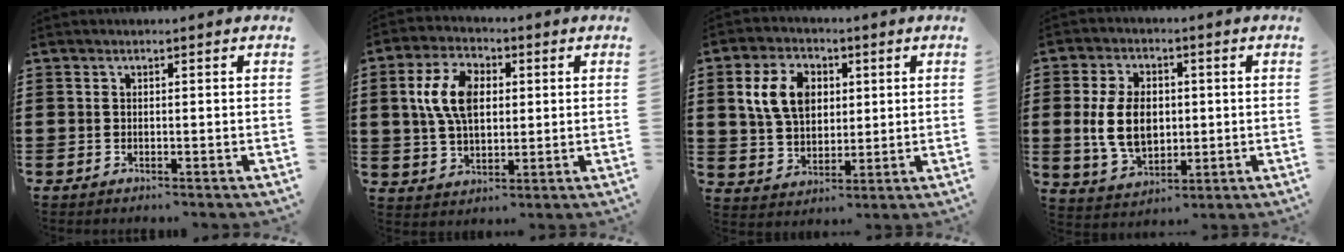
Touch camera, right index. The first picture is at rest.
{"total": 8.9, "force": [1.6, 5.4, 6.9], "torque": [-0.164, 0.015, 0.022]}
{"total": 8.4, "force": [2.3, 6.0, 5.4], "torque": [-0.130, 0.014, 0.037]}
{"total": 9.2, "force": [0.4, 6.1, 6.9], "torque": [-0.160, 0.005, 0.002]}